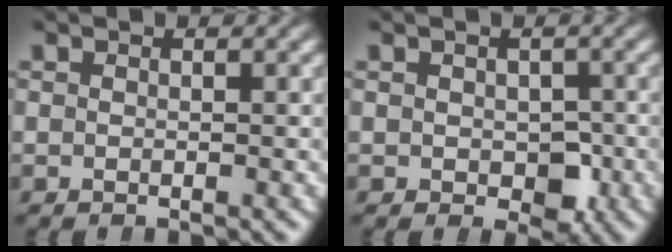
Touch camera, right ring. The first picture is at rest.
{"total": 2.1, "force": [-0.6, 1.7, 1.0], "torque": [-0.009, -0.005, -0.009]}